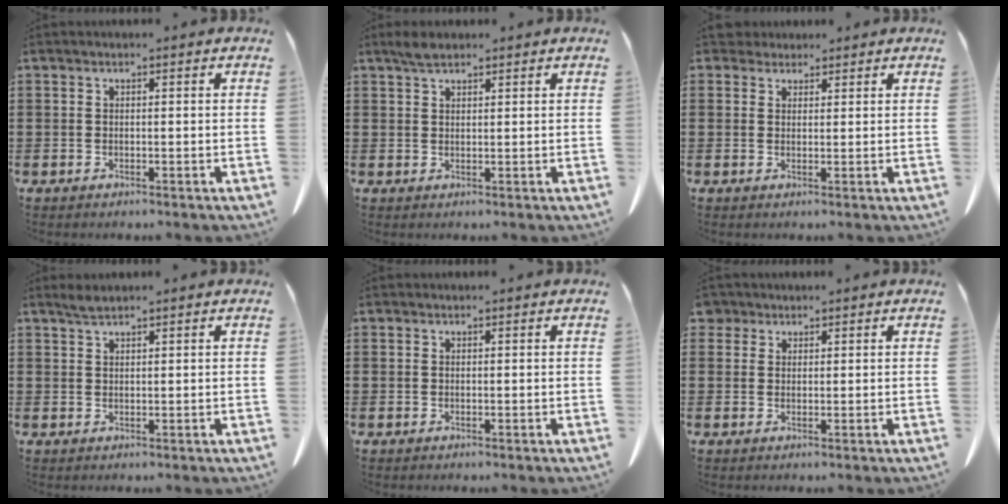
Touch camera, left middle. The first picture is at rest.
{"total": 2.4, "force": [1.8, 0.8, 1.3], "torque": [-0.031, 0.003, 0.035]}
{"total": 2.3, "force": [2.0, 1.1, 0.2], "torque": [-0.004, 0.002, 0.039]}
{"total": 1.6, "force": [1.4, 0.2, 0.9], "torque": [-0.020, -0.001, 0.026]}
{"total": 0.0}
{"total": 2.2, "force": [1.7, 1.4, 0.5], "torque": [-0.017, 0.007, 0.034]}